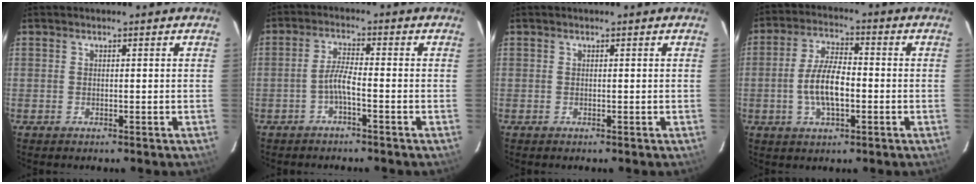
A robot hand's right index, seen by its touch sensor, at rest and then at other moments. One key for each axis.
{"total": 3.1, "fx": -1.8, "fy": 0.1, "fz": 2.6, "tx": -0.061, "ty": 0.009, "tz": -0.037}
{"total": 0.0}
{"total": 8.6, "fx": -1.7, "fy": 3.3, "fz": 7.8, "tx": -0.153, "ty": 0.007, "tz": -0.030}